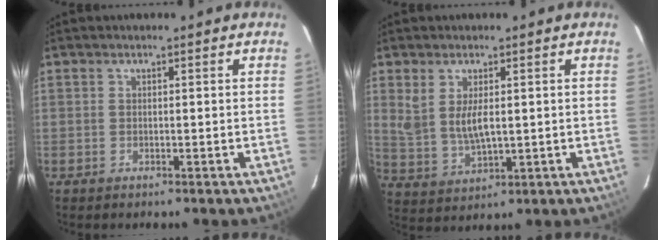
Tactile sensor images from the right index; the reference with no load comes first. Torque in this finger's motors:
{"motor_torque": [0.21, 0.25, 0.03, 0.08]}